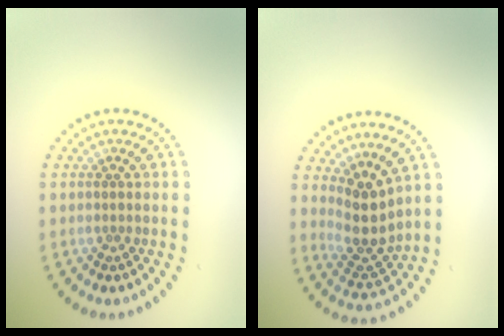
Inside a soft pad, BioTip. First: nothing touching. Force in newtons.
{"total": 3.7, "press": 2.8, "slide": 2.4}